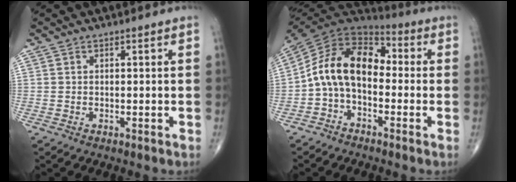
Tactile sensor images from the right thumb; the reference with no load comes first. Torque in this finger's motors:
{"motor_torque": [0.31, 0.28, 0.62, -0.09, 0.42]}